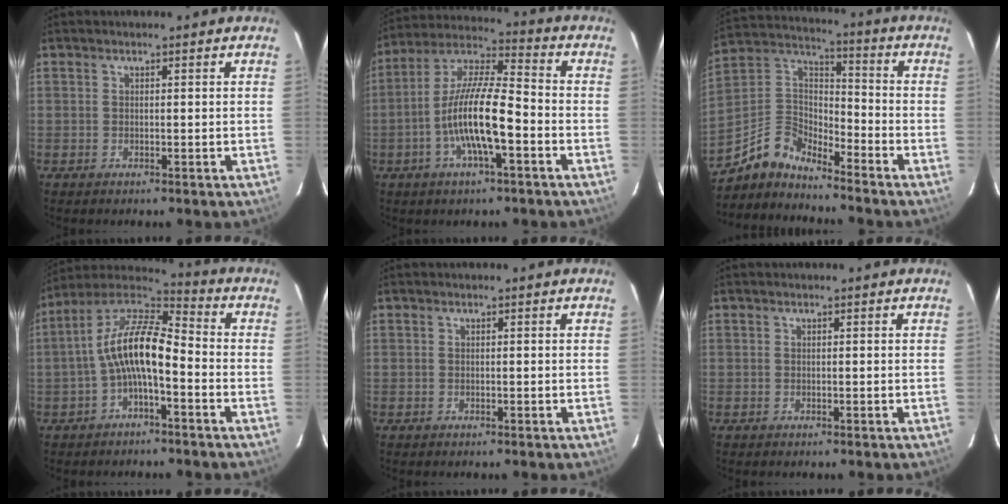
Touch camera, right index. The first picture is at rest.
{"total": 13.4, "force": [-4.5, 2.8, 12.3], "torque": [-0.244, 0.000, -0.089]}
{"total": 9.6, "force": [-8.3, 3.4, 3.3], "torque": [-0.089, 0.030, -0.177]}
{"total": 11.5, "force": [-3.0, 4.0, 10.4], "torque": [-0.212, 0.019, -0.061]}
{"total": 0.0}
{"total": 0.0}